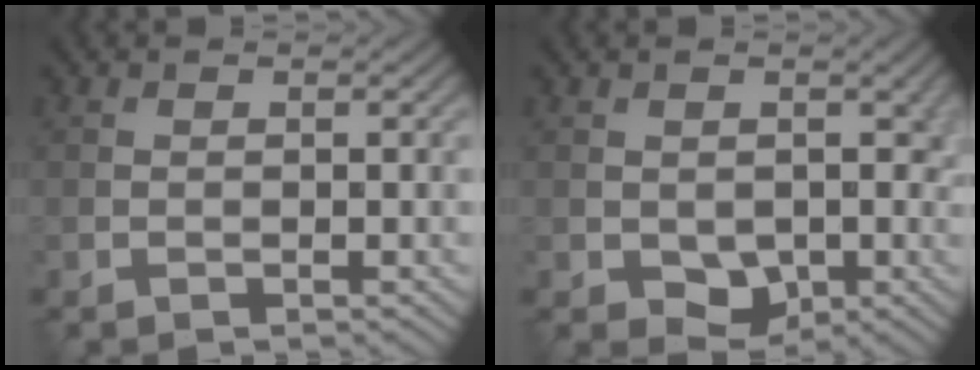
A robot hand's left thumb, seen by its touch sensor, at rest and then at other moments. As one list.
[{"total": 4.8, "force": [-0.5, 3.7, 3.1], "torque": [-0.058, -0.016, -0.005]}]